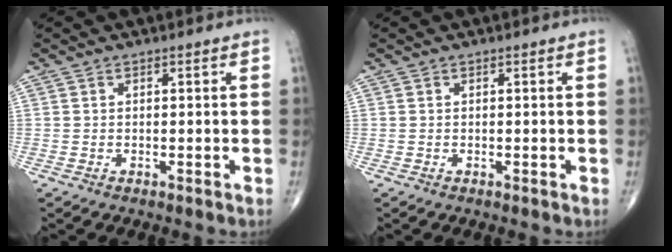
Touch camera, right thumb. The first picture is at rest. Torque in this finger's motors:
{"motor_torque": [0.01, 0.01, -0.11, -0.11, 0.00]}